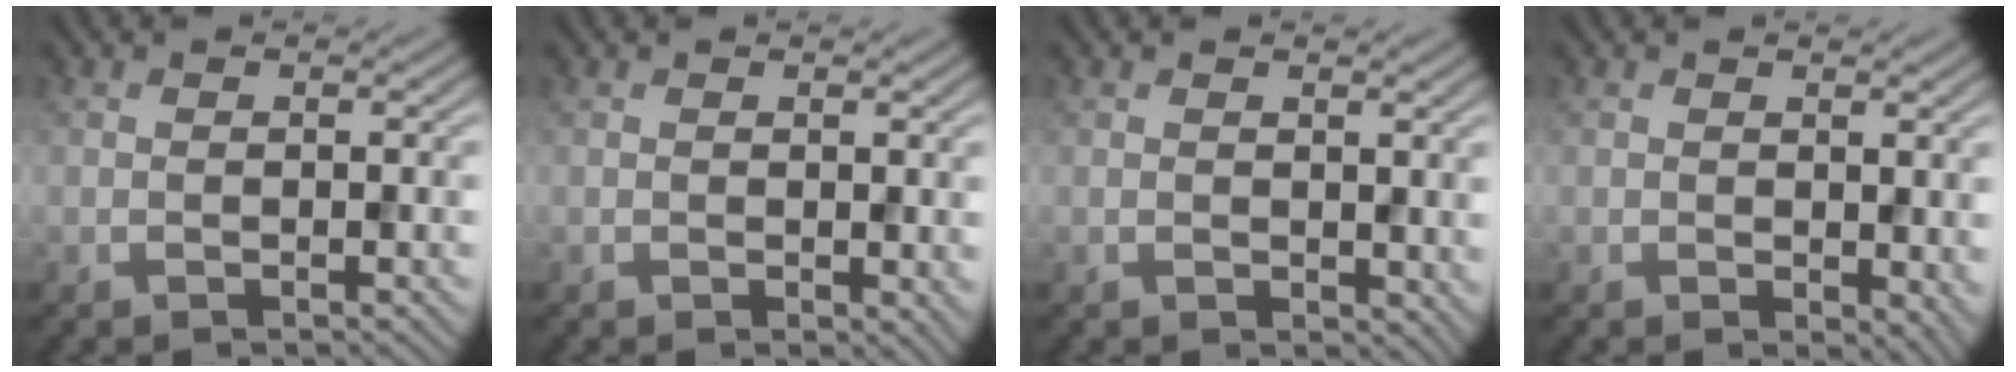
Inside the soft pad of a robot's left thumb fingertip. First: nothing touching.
{"total": 1.1, "force": [0.2, 0.8, 0.8], "torque": [-0.010, -0.004, 0.006]}
{"total": 1.7, "force": [0.7, 1.2, 0.9], "torque": [-0.016, -0.006, 0.017]}
{"total": 2.8, "force": [0.2, 1.8, 2.1], "torque": [-0.028, -0.010, 0.007]}